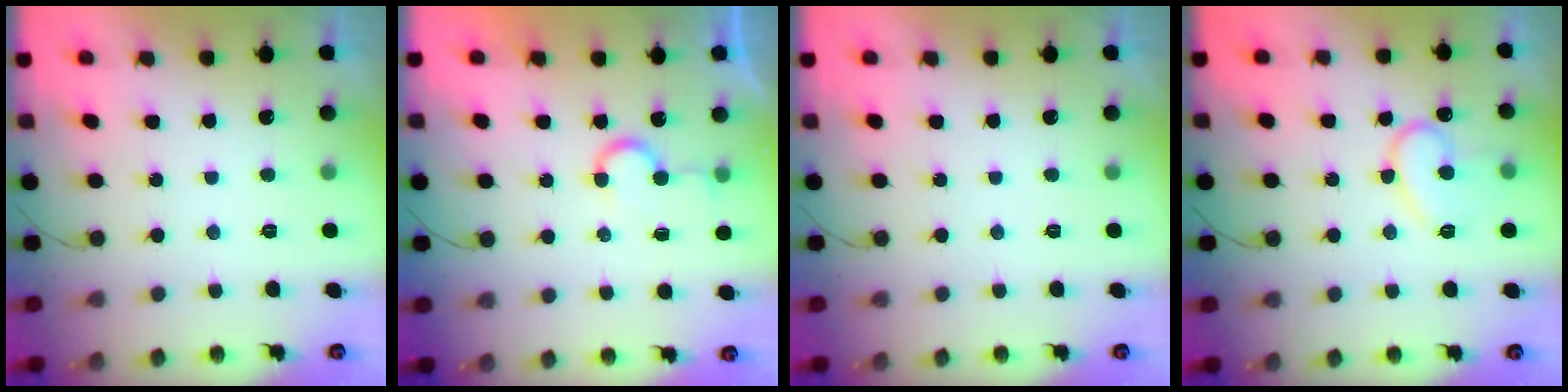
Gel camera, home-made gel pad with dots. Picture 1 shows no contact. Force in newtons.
{"total": 5.5, "press": 5.3, "slide": 1.5}
{"total": 0.0}
{"total": 12.1, "press": 12.0, "slide": 0.9}